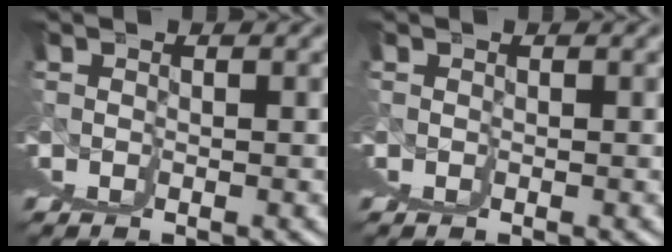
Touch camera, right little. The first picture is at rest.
{"total": 0.0}